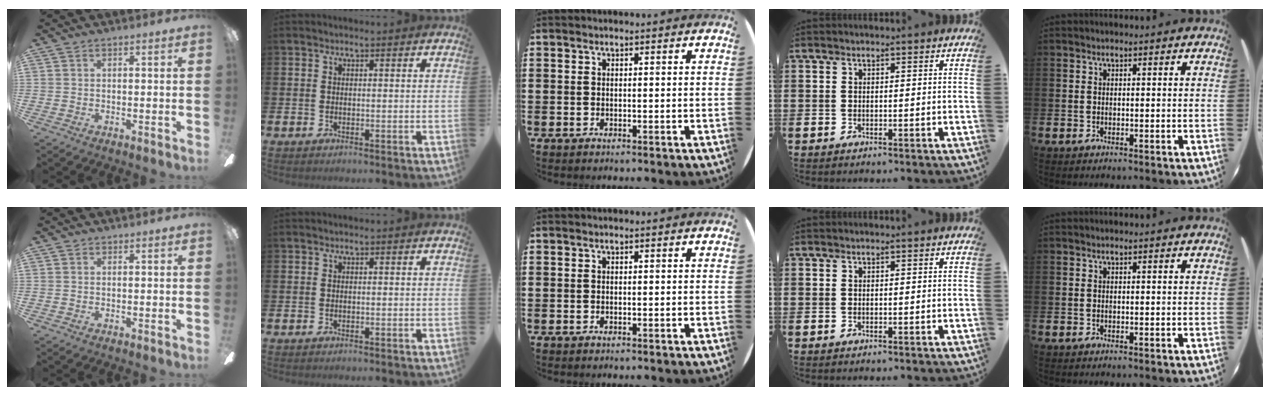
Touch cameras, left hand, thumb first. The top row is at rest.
{}